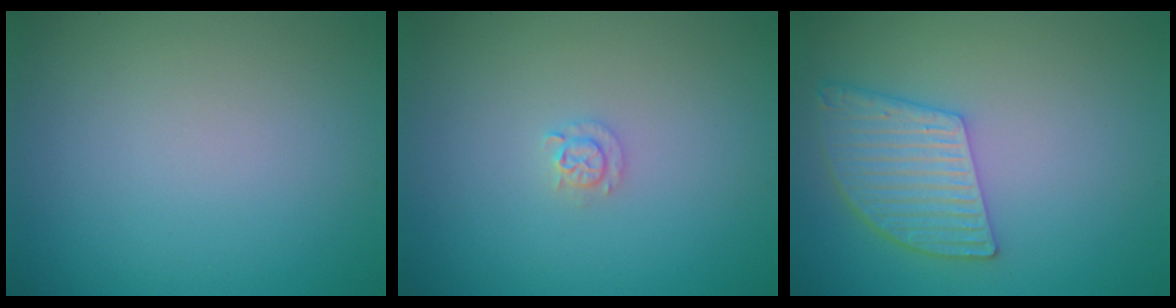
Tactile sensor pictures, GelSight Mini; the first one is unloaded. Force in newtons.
{"total": 1.1, "press": 1.1, "slide": 0.2}
{"total": 5.1, "press": 4.0, "slide": 3.1}